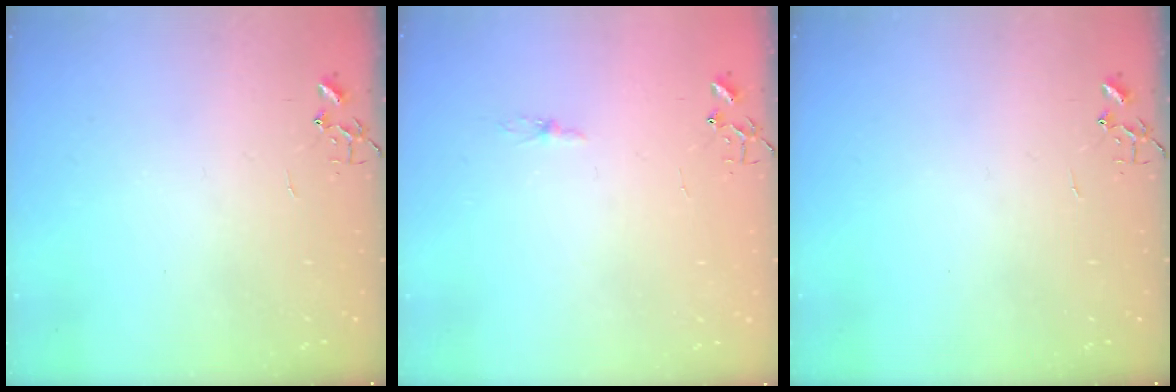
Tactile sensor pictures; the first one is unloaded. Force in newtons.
{"total": 2.2, "press": 2.2, "slide": 0.3}
{"total": 0.0}